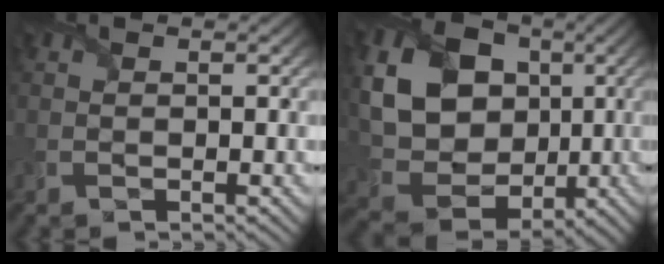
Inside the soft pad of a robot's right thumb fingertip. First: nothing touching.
{"total": 17.3, "force": [2.4, 14.3, 9.5], "torque": [-0.244, 0.013, 0.064]}